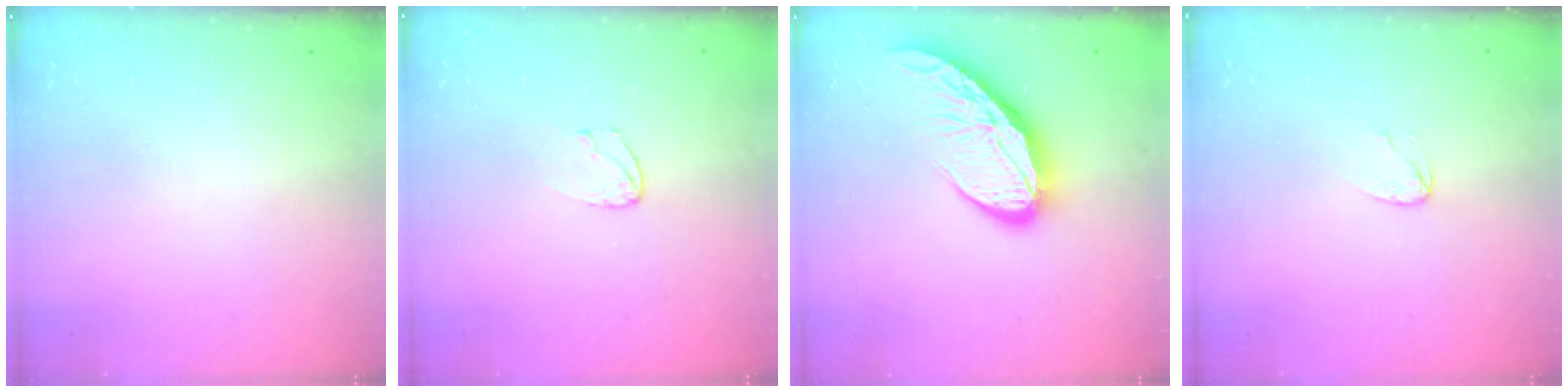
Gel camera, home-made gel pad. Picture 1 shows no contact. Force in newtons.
{"total": 4.4, "press": 4.4, "slide": 0.3}
{"total": 12.8, "press": 12.7, "slide": 1.4}
{"total": 3.8, "press": 3.8, "slide": 0.2}